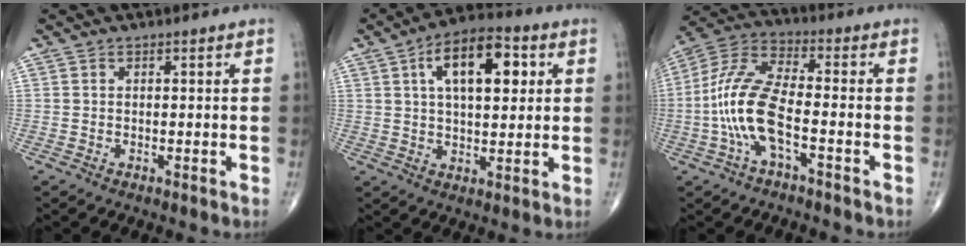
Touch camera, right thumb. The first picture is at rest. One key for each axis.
{"total": 14.0, "fx": 4.2, "fy": 6.8, "fz": 11.5, "tx": -0.159, "ty": 0.006, "tz": 0.063}
{"total": 13.0, "fx": -3.4, "fy": 4.7, "fz": 11.7, "tx": -0.261, "ty": 0.038, "tz": -0.071}